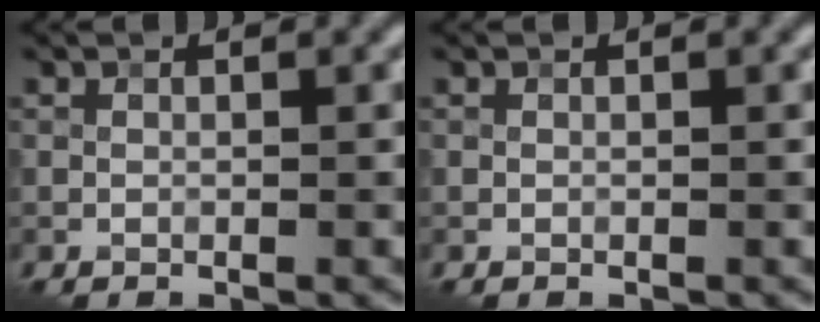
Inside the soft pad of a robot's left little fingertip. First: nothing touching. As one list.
[{"total": 0.0}]